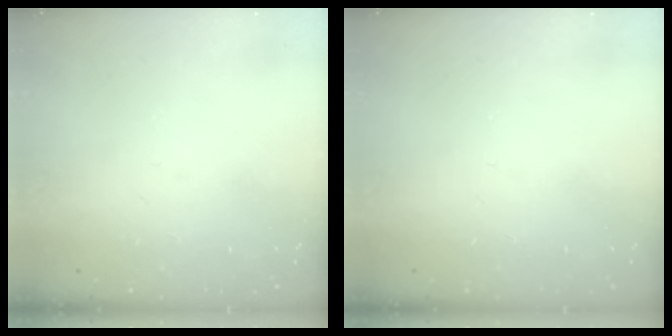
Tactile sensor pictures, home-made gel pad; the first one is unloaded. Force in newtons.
{"total": 0.0}